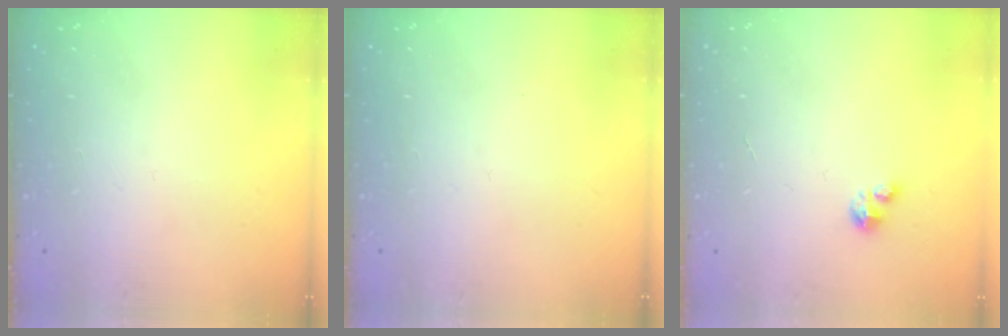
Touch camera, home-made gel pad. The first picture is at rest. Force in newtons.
{"total": 0.0}
{"total": 1.0, "press": 1.0, "slide": 0.2}